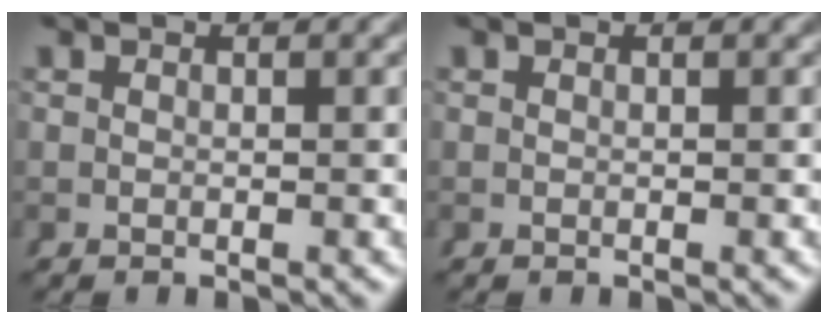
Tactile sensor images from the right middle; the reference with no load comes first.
{"total": 0.0}